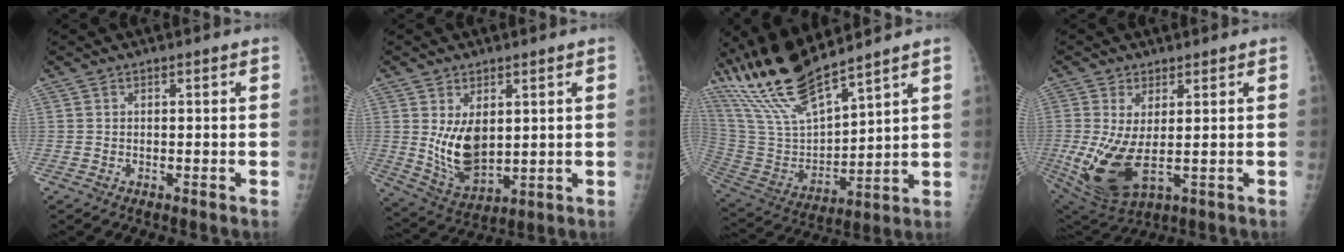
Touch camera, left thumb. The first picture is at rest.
{"total": 9.6, "force": [2.0, 5.6, 7.6], "torque": [-0.119, -0.026, 0.058]}
{"total": 17.2, "force": [14.6, 2.8, 8.6], "torque": [-0.161, -0.068, 0.303]}
{"total": 11.5, "force": [-0.5, 5.3, 10.1], "torque": [-0.208, -0.018, 0.012]}